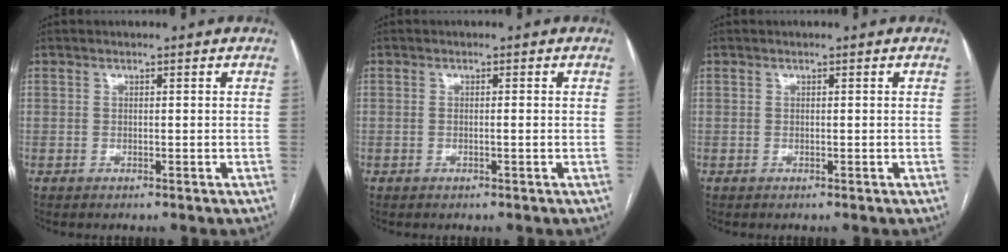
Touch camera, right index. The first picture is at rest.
{"total": 0.7, "force": [-0.2, 0.0, 0.6], "torque": [-0.012, 0.001, -0.002]}
{"total": 0.0}